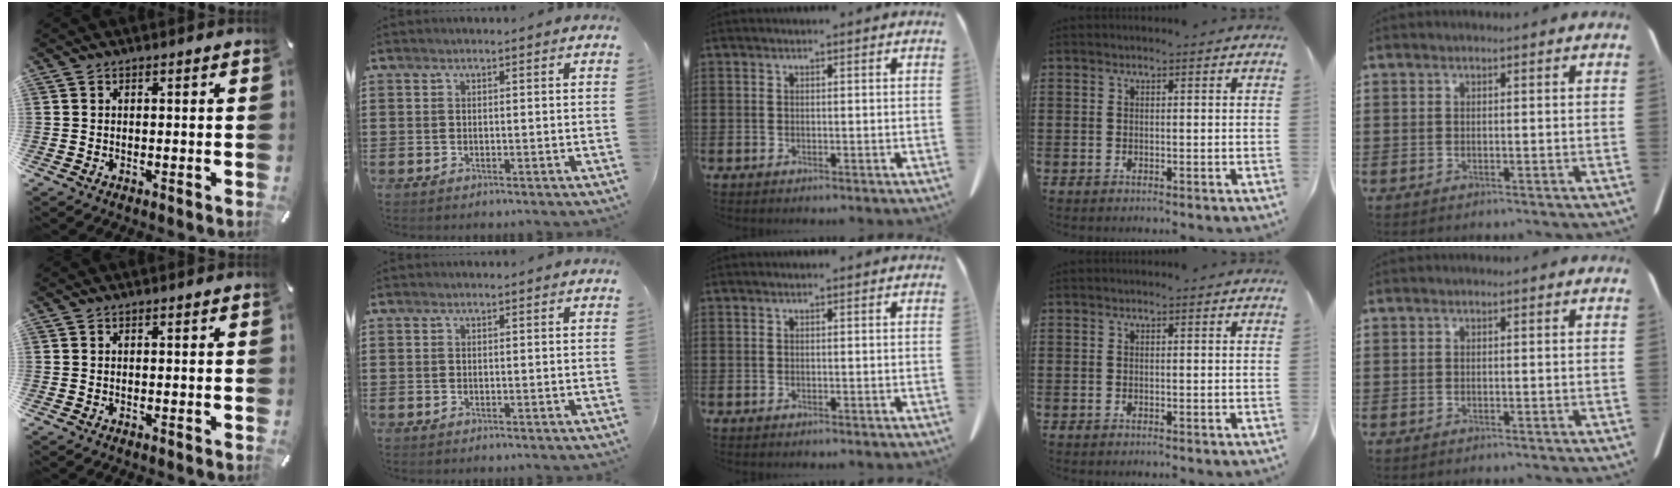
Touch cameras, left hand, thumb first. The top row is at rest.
{}